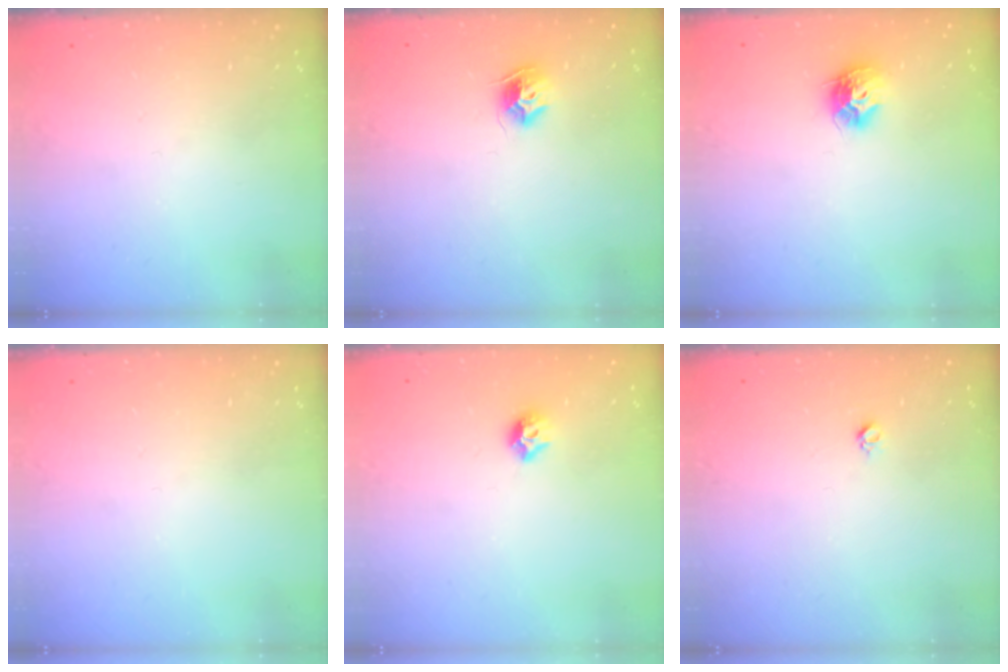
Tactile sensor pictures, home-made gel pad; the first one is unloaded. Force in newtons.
{"total": 8.0, "press": 7.9, "slide": 0.5}
{"total": 9.3, "press": 9.3, "slide": 0.3}
{"total": 0.0}
{"total": 6.4, "press": 6.3, "slide": 0.8}
{"total": 3.0, "press": 2.9, "slide": 0.4}